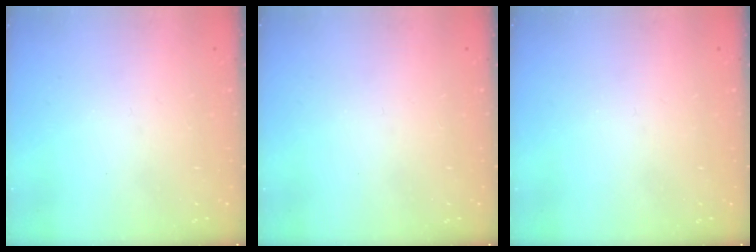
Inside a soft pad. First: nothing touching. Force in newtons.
{"total": 0.0}
{"total": 0.0}